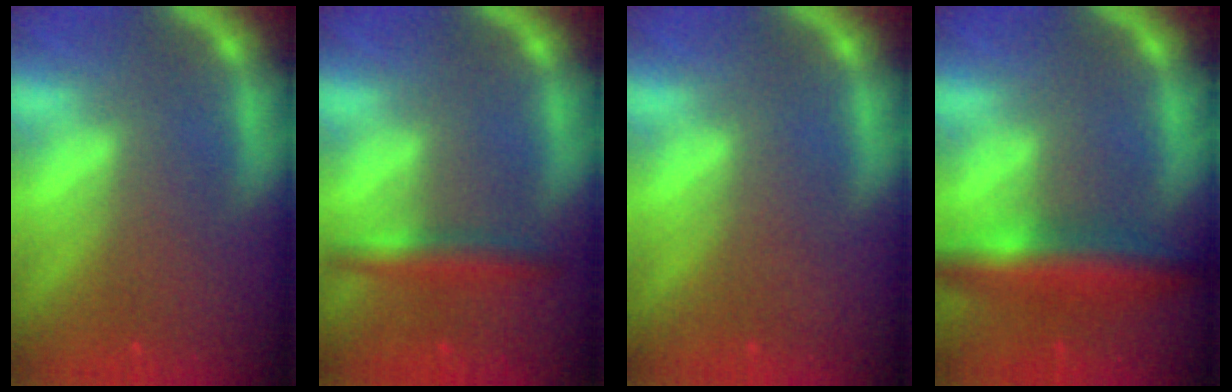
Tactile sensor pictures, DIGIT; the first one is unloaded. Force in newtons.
{"total": 3.0}
{"total": 0.0}
{"total": 6.0}